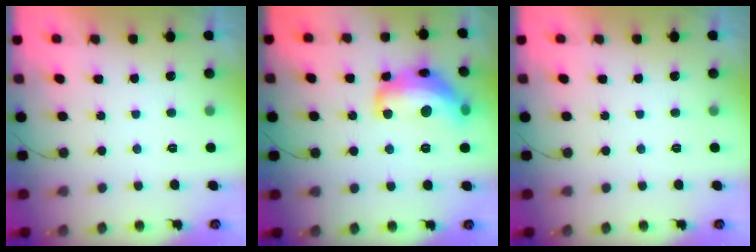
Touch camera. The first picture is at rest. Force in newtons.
{"total": 18.5, "press": 18.5, "slide": 0.8}
{"total": 0.0}